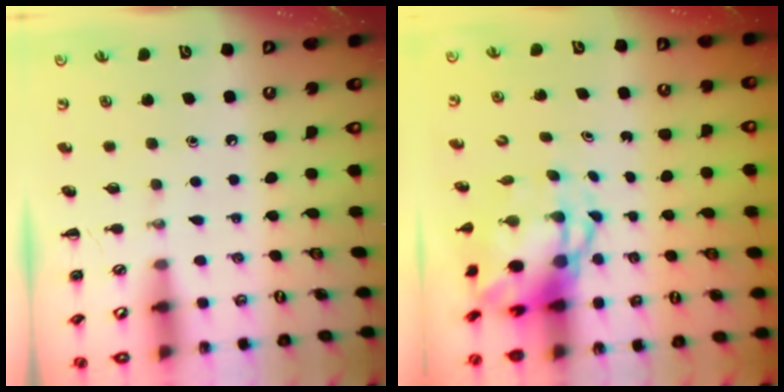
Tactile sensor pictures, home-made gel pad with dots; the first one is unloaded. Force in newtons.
{"total": 6.3, "press": 6.1, "slide": 1.7}